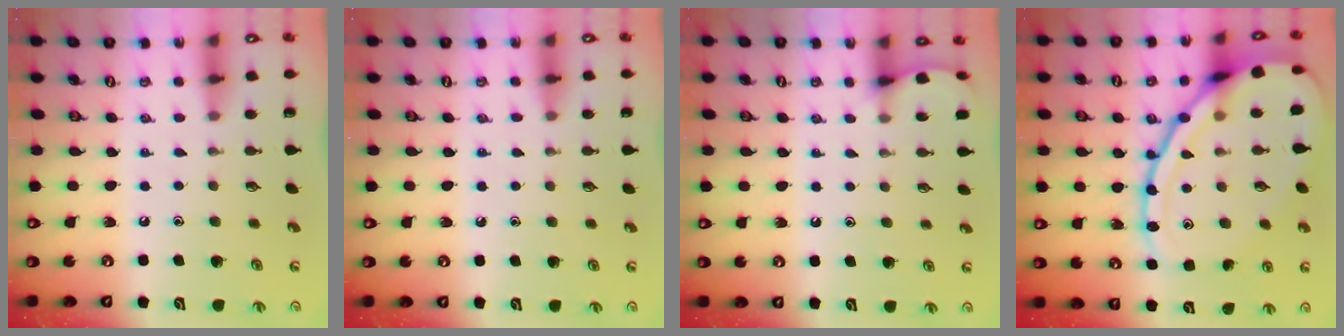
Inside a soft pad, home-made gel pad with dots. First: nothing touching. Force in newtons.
{"total": 3.9, "press": 3.9, "slide": 0.5}
{"total": 3.6, "press": 3.6, "slide": 0.4}
{"total": 21.9, "press": 21.8, "slide": 1.8}